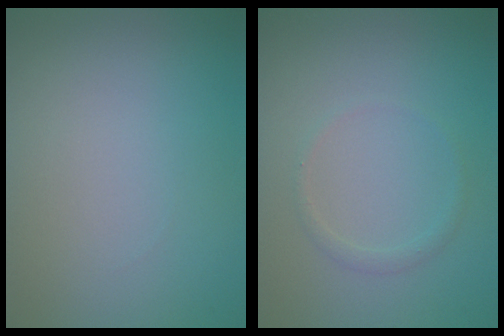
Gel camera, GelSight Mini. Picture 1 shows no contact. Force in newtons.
{"total": 0.8, "press": 0.8, "slide": 0.0}